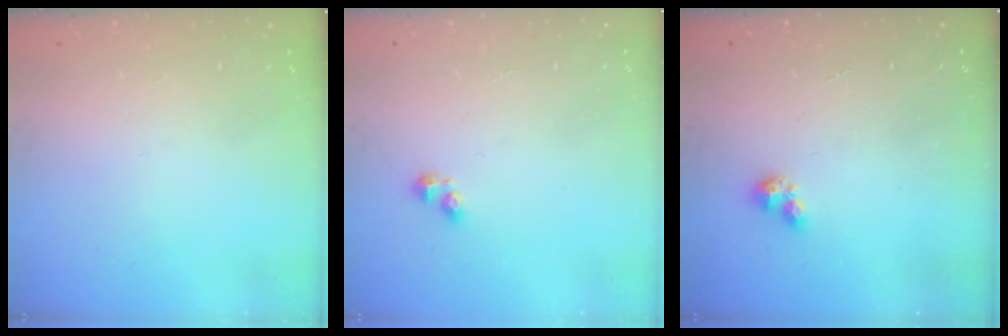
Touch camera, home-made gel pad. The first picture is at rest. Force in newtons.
{"total": 2.5, "press": 2.5, "slide": 0.3}
{"total": 1.0, "press": 1.0, "slide": 0.1}